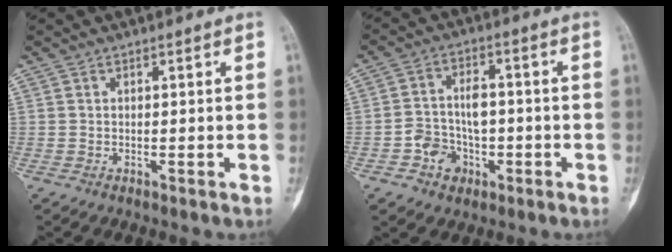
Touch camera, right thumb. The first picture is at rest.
{"total": 7.6, "force": [-2.7, 6.2, 3.6], "torque": [-0.034, 0.029, -0.045]}